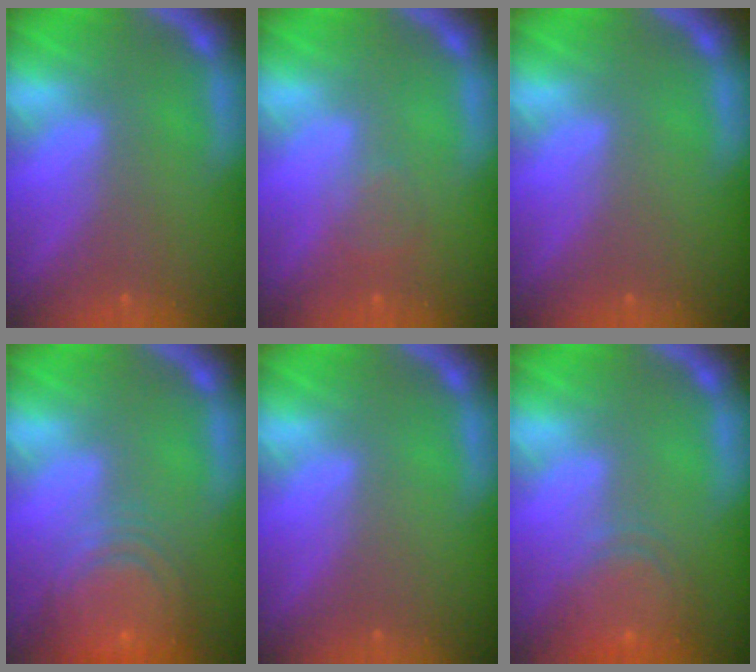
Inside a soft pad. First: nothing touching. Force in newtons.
{"total": 1.5}
{"total": 0.0}
{"total": 9.5}
{"total": 0.0}
{"total": 5.5}